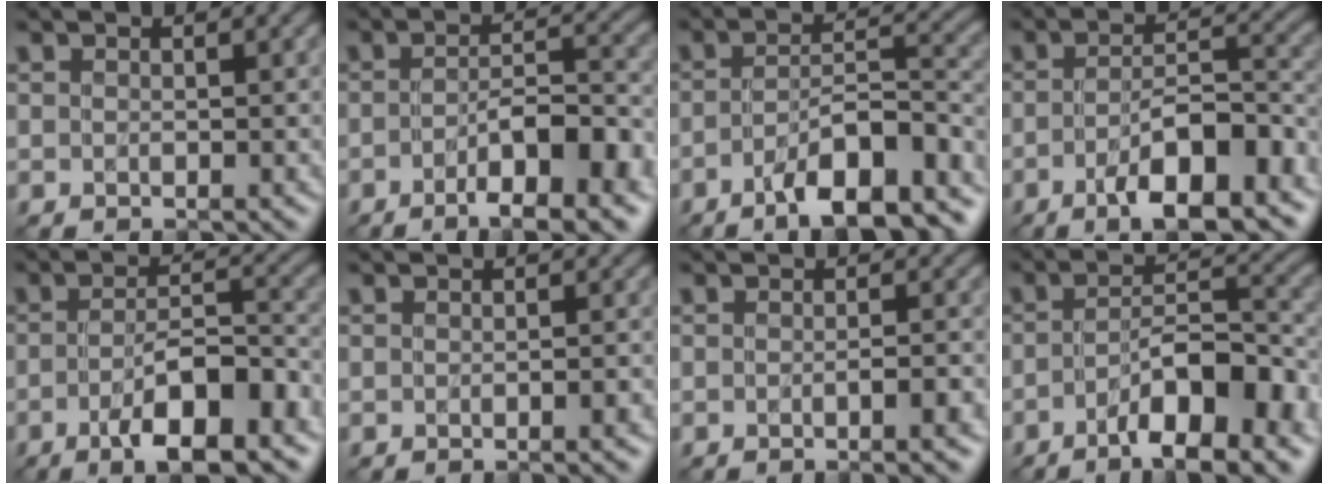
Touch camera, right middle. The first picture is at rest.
{"total": 7.8, "force": [-3.8, 2.0, 6.5], "torque": [-0.098, 0.009, -0.059]}
{"total": 11.1, "force": [-6.9, 3.6, 7.8], "torque": [-0.118, 0.005, -0.103]}
{"total": 9.3, "force": [-4.8, 3.1, 7.4], "torque": [-0.112, 0.005, -0.074]}
{"total": 8.4, "force": [-4.2, 2.5, 6.8], "torque": [-0.111, 0.008, -0.066]}
{"total": 1.4, "force": [-0.5, 0.5, 1.2], "torque": [-0.001, 0.008, -0.008]}
{"total": 2.8, "force": [-0.9, 0.8, 2.5], "torque": [-0.024, 0.006, -0.009]}
{"total": 9.0, "force": [-4.0, 2.6, 7.6], "torque": [-0.115, 0.015, -0.065]}